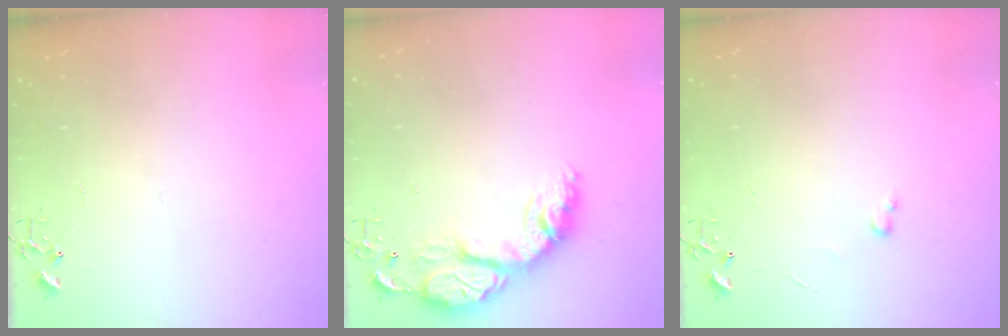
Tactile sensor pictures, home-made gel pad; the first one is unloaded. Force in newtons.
{"total": 16.7, "press": 16.7, "slide": 1.3}
{"total": 2.6, "press": 2.6, "slide": 0.4}